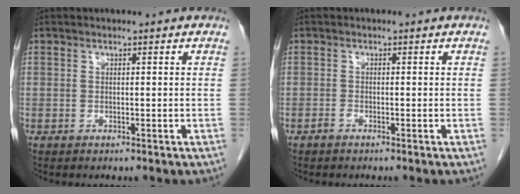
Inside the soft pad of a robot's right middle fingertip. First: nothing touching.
{"total": 0.6, "force": [-0.5, 0.1, 0.3], "torque": [-0.008, -0.001, -0.009]}